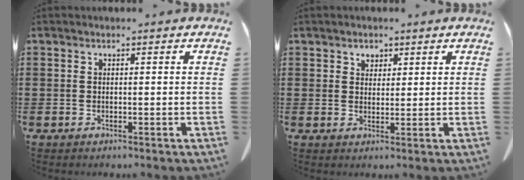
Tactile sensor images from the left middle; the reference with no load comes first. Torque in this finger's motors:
{"motor_torque": [0.29, 0.20, 0.00, 0.01]}